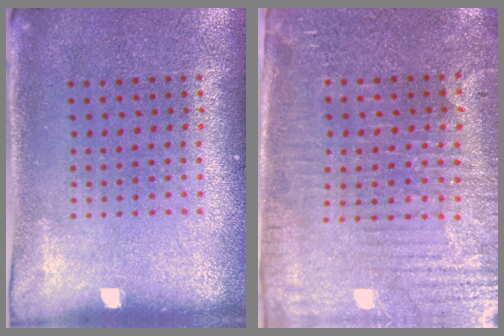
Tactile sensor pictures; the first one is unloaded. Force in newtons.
{"total": 3.7, "press": 3.5, "slide": 1.4}